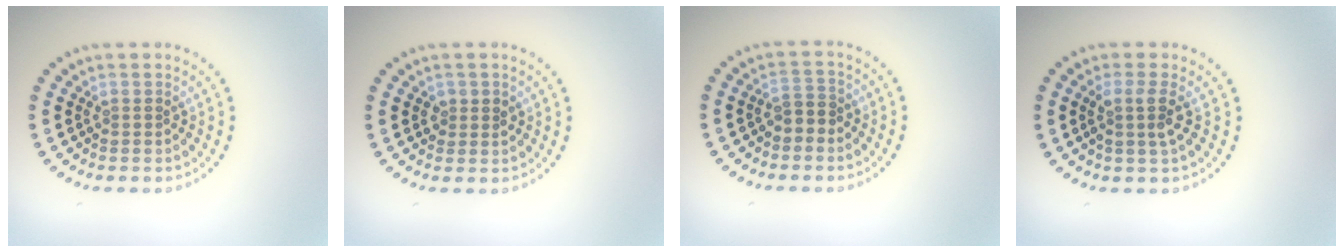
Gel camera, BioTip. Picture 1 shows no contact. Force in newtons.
{"total": 1.3, "press": 1.3, "slide": 0.2}
{"total": 1.9, "press": 1.7, "slide": 0.7}
{"total": 2.2, "press": 1.8, "slide": 1.3}